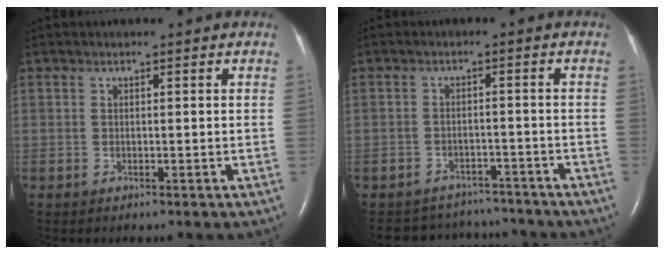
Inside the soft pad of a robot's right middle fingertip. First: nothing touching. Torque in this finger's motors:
{"motor_torque": [-0.25, -0.34, 0.02, 0.03]}